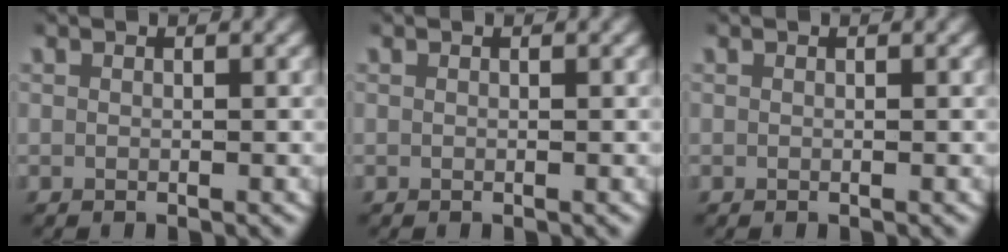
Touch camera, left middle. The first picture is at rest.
{"total": 0.0}
{"total": 0.0}